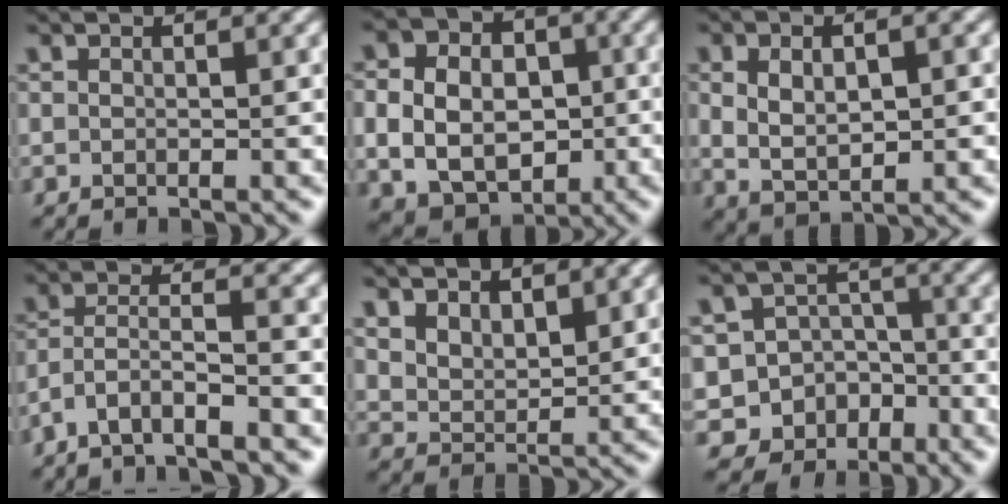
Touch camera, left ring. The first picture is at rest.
{"total": 12.3, "force": [-0.2, 10.3, 6.6], "torque": [-0.122, 0.016, -0.015]}
{"total": 4.7, "force": [0.4, 2.6, 3.9], "torque": [-0.080, -0.001, 0.017]}
{"total": 3.7, "force": [-2.8, 0.7, 2.3], "torque": [-0.048, 0.004, -0.062]}
{"total": 5.1, "force": [3.7, 2.6, 2.3], "torque": [-0.061, -0.002, 0.067]}
{"total": 8.7, "force": [-5.3, 6.6, 1.9], "torque": [-0.014, -0.012, -0.089]}